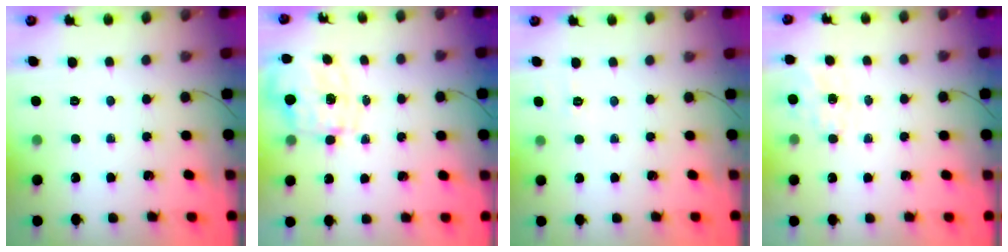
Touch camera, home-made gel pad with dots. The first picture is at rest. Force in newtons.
{"total": 2.7, "press": 2.5, "slide": 1.1}
{"total": 6.7, "press": 6.4, "slide": 1.9}
{"total": 2.2, "press": 1.9, "slide": 1.2}